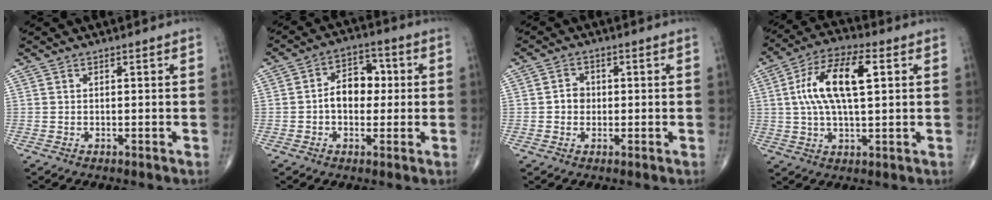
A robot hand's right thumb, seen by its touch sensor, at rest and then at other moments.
{"total": 8.1, "force": [0.0, 5.7, 5.7], "torque": [-0.062, 0.023, -0.010]}
{"total": 2.9, "force": [-0.1, 2.6, 1.3], "torque": [-0.007, 0.007, -0.007]}
{"total": 14.0, "force": [2.9, 5.6, 12.5], "torque": [-0.238, 0.017, 0.047]}